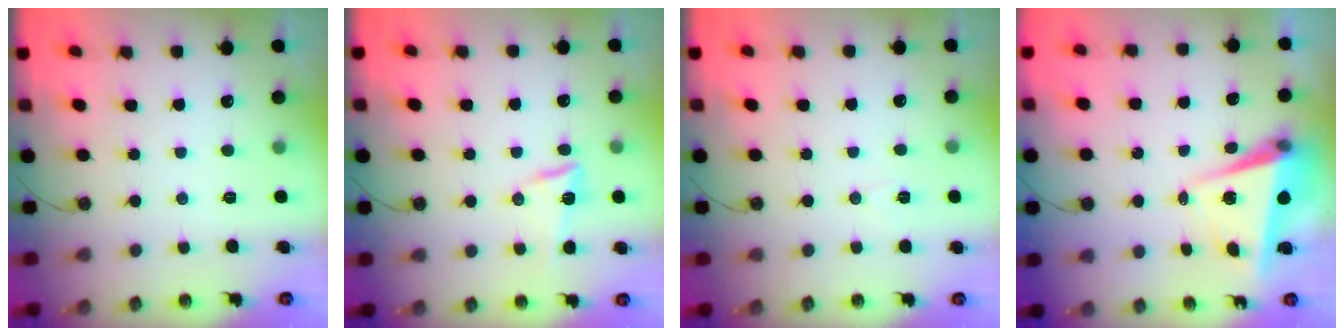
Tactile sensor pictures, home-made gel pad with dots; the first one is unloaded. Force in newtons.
{"total": 7.9, "press": 7.6, "slide": 2.1}
{"total": 4.8, "press": 4.5, "slide": 1.7}
{"total": 5.7, "press": 5.5, "slide": 1.4}